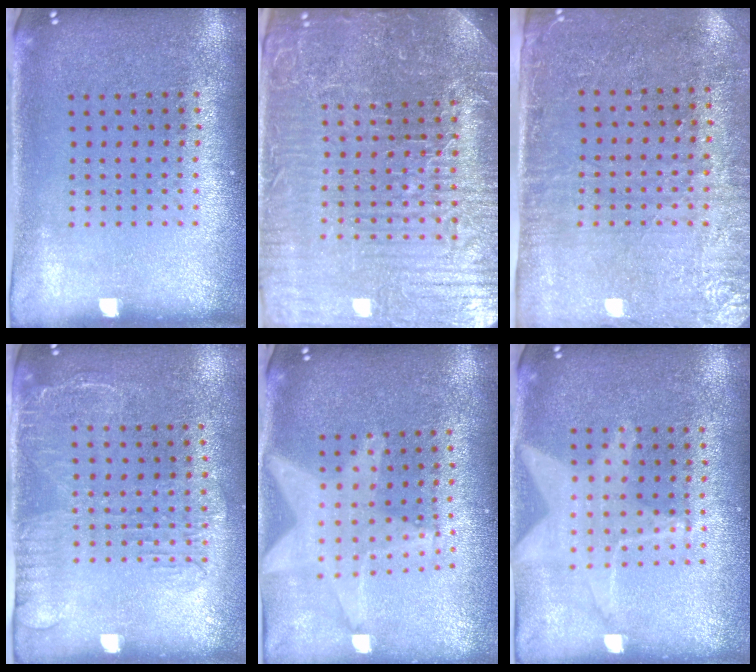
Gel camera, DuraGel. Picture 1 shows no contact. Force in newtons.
{"total": 6.2, "press": 5.6, "slide": 2.5}
{"total": 3.0, "press": 2.6, "slide": 1.4}
{"total": 1.6, "press": 1.2, "slide": 1.1}
{"total": 1.5, "press": 1.4, "slide": 0.4}
{"total": 1.5, "press": 1.4, "slide": 0.5}